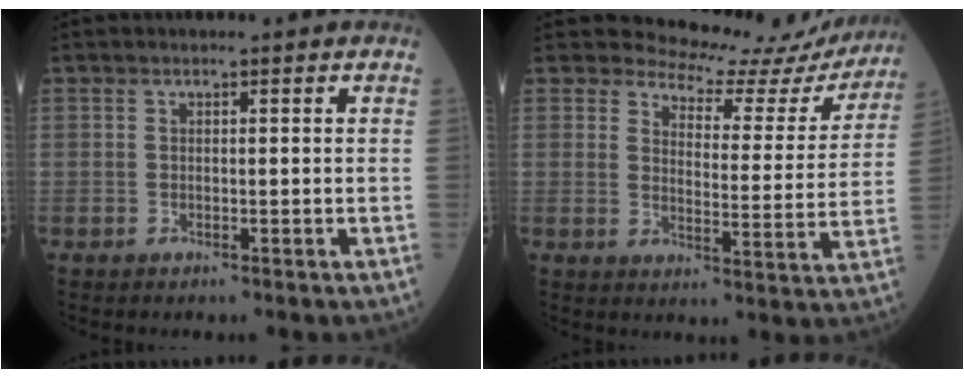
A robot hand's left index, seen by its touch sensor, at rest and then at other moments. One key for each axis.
{"total": 14.4, "fx": 13.8, "fy": 4.0, "fz": 0.9, "tx": 0.010, "ty": -0.056, "tz": 0.142}